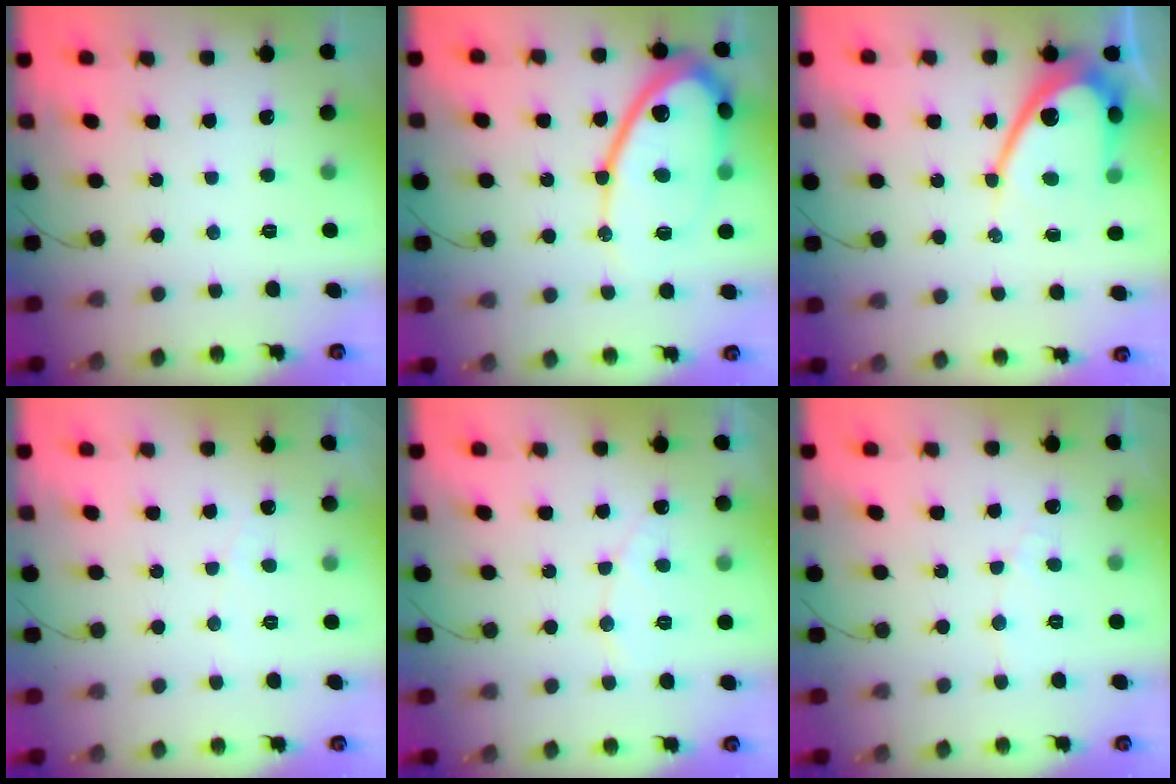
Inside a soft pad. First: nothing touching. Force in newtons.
{"total": 16.3, "press": 16.2, "slide": 1.9}
{"total": 12.8, "press": 12.8, "slide": 0.4}
{"total": 1.9, "press": 1.9, "slide": 0.2}
{"total": 5.0, "press": 5.0, "slide": 0.3}
{"total": 3.4, "press": 3.4, "slide": 0.3}